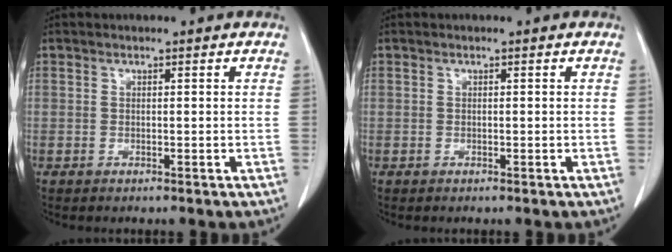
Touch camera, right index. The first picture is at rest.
{"total": 0.0}